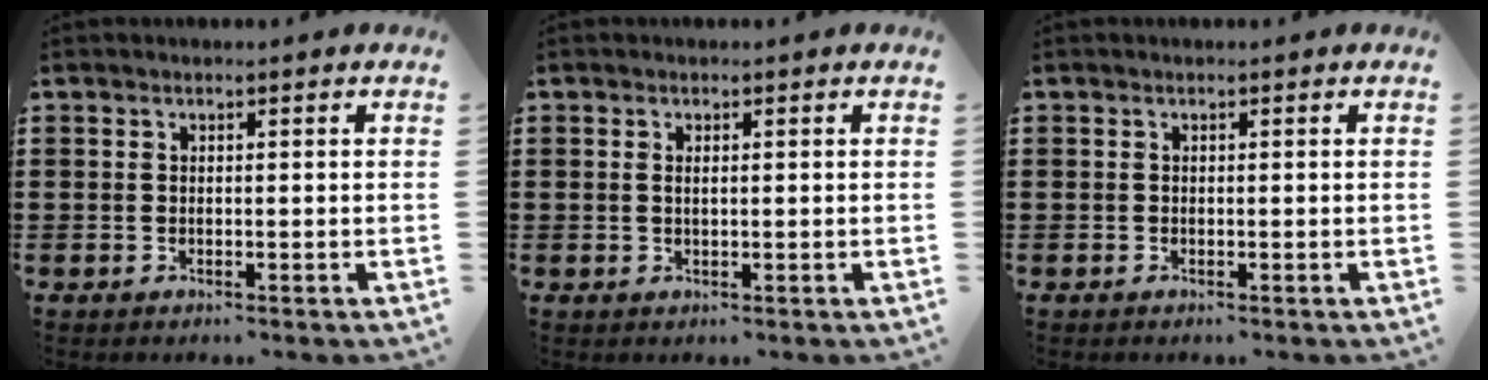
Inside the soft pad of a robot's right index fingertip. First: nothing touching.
{"total": 0.8, "force": [0.2, 0.2, 0.7], "torque": [-0.015, 0.000, 0.004]}
{"total": 0.0}